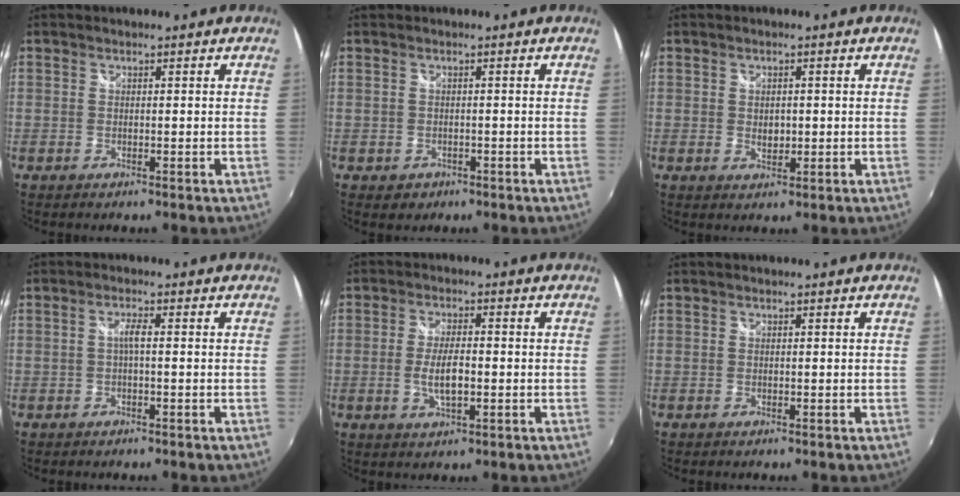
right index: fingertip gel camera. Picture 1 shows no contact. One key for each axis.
{"total": 2.3, "fx": -0.8, "fy": 2.1, "fz": 0.6, "tx": -0.014, "ty": -0.004, "tz": -0.011}
{"total": 2.6, "fx": -0.1, "fy": 1.9, "fz": 1.7, "tx": -0.024, "ty": -0.002, "tz": 0.000}
{"total": 1.9, "fx": -0.2, "fy": 0.1, "fz": 1.9, "tx": -0.035, "ty": 0.004, "tz": -0.006}
{"total": 5.7, "fx": -1.2, "fy": 2.0, "fz": 5.3, "tx": -0.105, "ty": -0.005, "tz": -0.020}
{"total": 0.0}